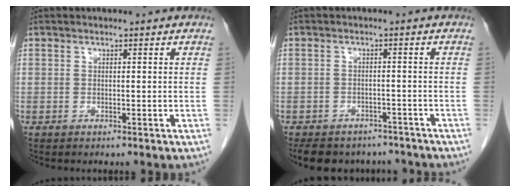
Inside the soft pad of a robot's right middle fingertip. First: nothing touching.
{"total": 11.2, "force": [-9.6, 5.1, 2.9], "torque": [-0.050, 0.003, -0.115]}